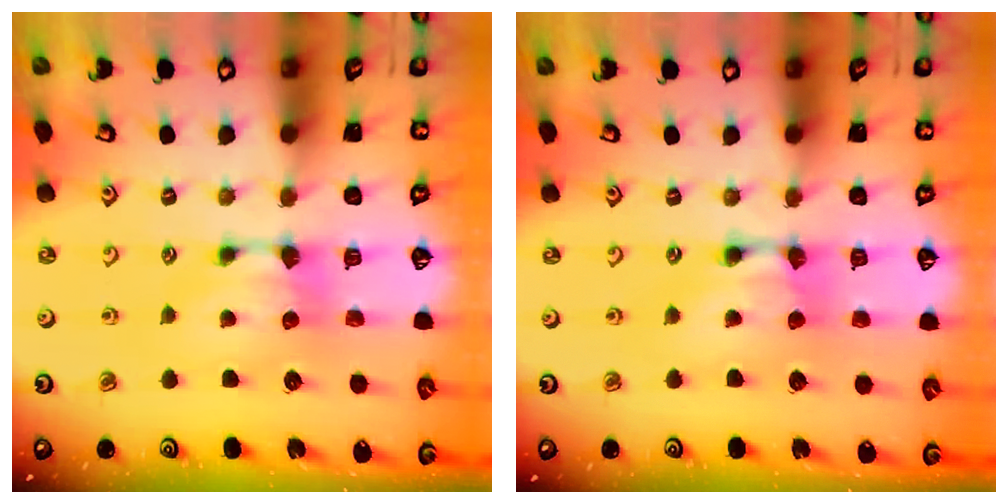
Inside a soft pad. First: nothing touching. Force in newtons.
{"total": 2.0, "press": 2.0, "slide": 0.1}